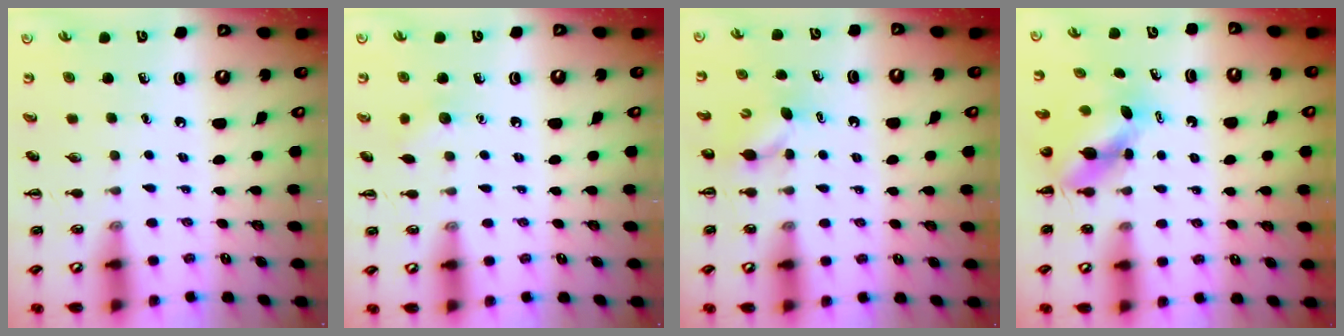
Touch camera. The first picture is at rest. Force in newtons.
{"total": 5.4, "press": 5.2, "slide": 1.4}
{"total": 3.7, "press": 3.6, "slide": 1.0}
{"total": 5.2, "press": 5.1, "slide": 0.7}